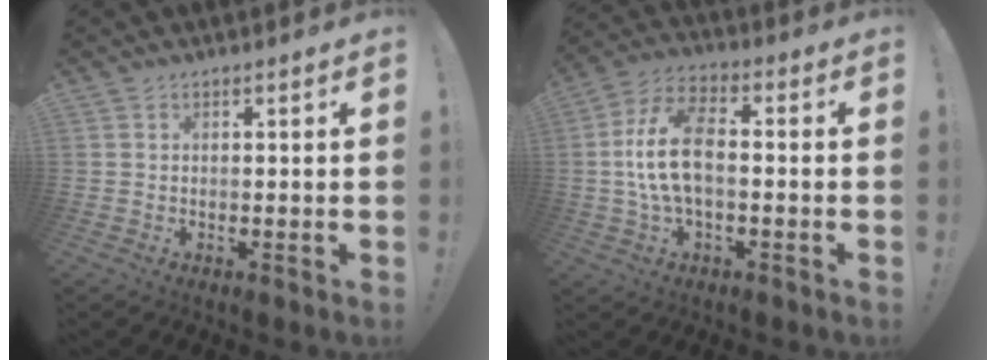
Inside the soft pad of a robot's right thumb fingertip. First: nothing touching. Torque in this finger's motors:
{"motor_torque": [1.31, 2.43, 1.08, -0.72, 0.50]}